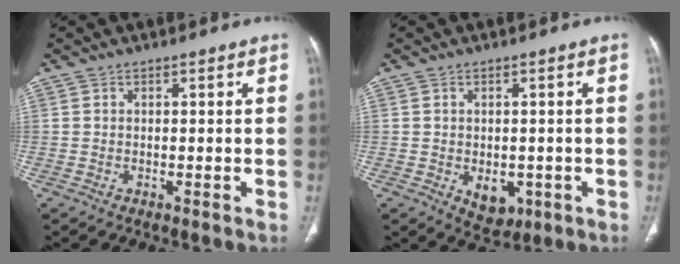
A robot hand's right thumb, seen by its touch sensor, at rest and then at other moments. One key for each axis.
{"total": 5.1, "fx": -1.3, "fy": 3.5, "fz": 3.4, "tx": -0.030, "ty": -0.002, "tz": -0.002}